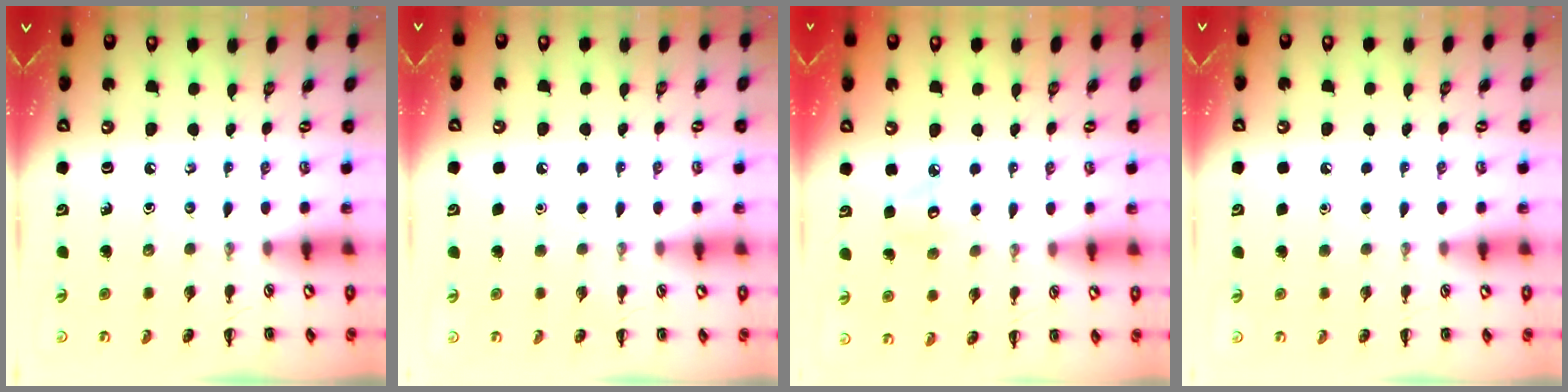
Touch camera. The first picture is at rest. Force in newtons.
{"total": 1.8, "press": 1.7, "slide": 0.1}
{"total": 3.9, "press": 3.8, "slide": 1.0}
{"total": 1.7, "press": 1.7, "slide": 0.1}